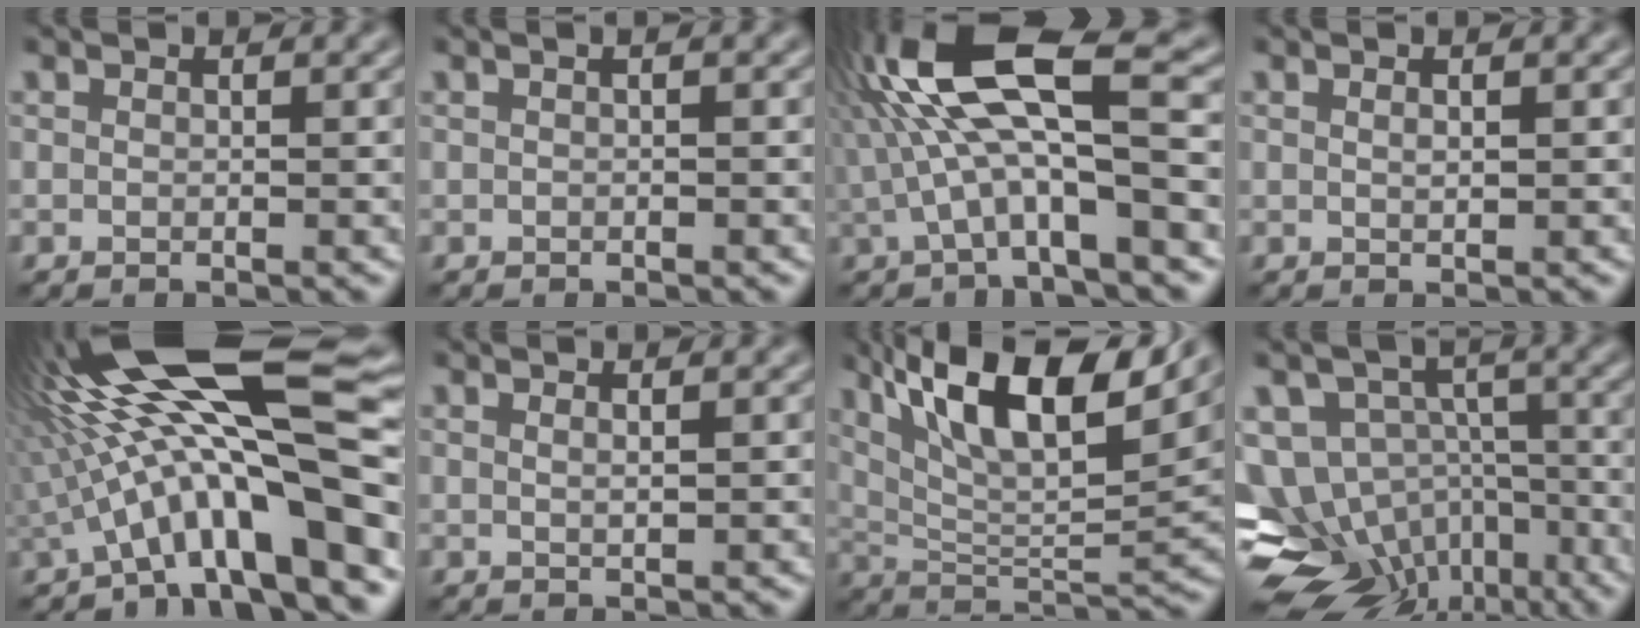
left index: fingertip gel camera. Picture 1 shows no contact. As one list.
[{"total": 0.9, "force": [0.1, 0.4, 0.8], "torque": [-0.010, 0.000, -0.005]}, {"total": 10.6, "force": [0.7, 3.2, 10.0], "torque": [-0.194, 0.023, 0.008]}, {"total": 0.5, "force": [0.2, 0.1, 0.5], "torque": [-0.010, 0.001, 0.006]}, {"total": 16.5, "force": [0.6, 3.7, 16.1], "torque": [-0.259, 0.027, 0.015]}, {"total": 0.8, "force": [0.3, 0.3, 0.7], "torque": [-0.007, 0.000, 0.005]}, {"total": 12.0, "force": [6.9, 3.7, 9.1], "torque": [-0.162, 0.007, 0.129]}, {"total": 13.8, "force": [-8.4, 9.6, 5.4], "torque": [-0.094, -0.017, -0.097]}]